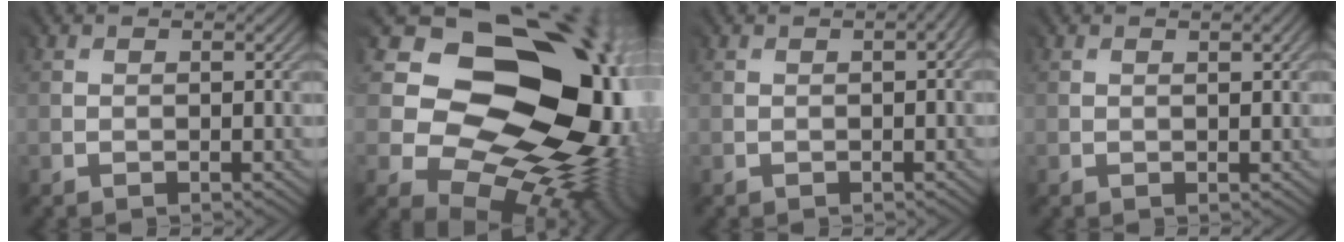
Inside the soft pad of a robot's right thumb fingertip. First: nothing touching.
{"total": 19.9, "force": [1.0, 16.3, 11.3], "torque": [-0.169, -0.011, 0.040]}
{"total": 0.7, "force": [-0.7, -0.3, 0.1], "torque": [0.003, 0.002, -0.009]}
{"total": 0.0}